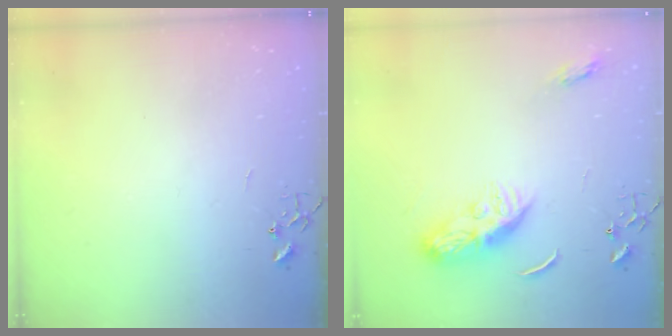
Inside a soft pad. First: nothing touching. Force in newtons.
{"total": 11.2, "press": 11.2, "slide": 0.5}